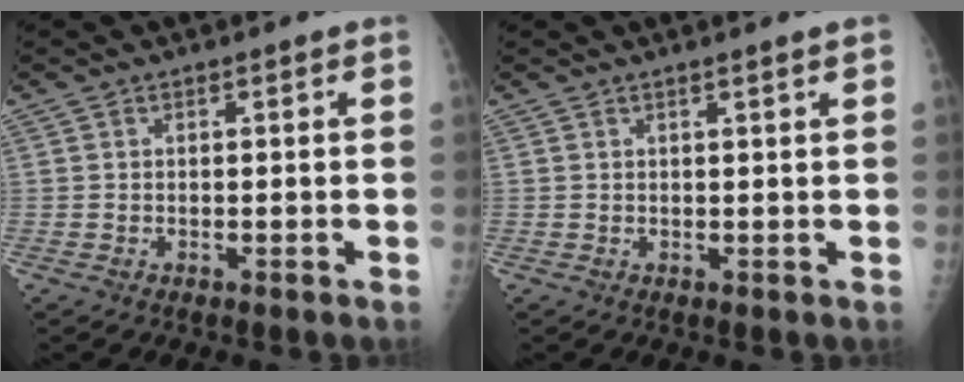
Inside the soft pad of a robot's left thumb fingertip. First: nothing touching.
{"total": 1.8, "force": [1.1, -0.2, 1.4], "torque": [-0.021, -0.001, 0.016]}